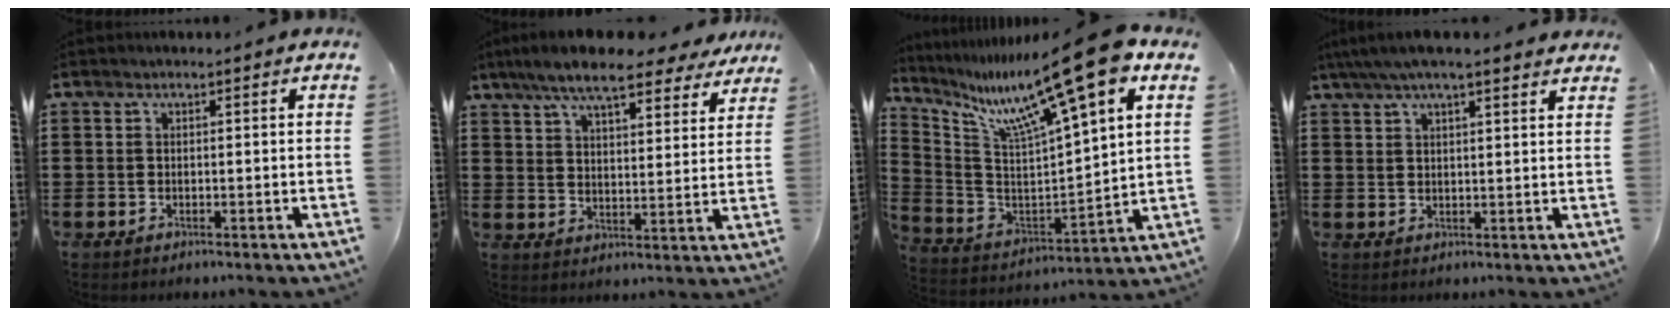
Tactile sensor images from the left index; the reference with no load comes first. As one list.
[{"total": 9.1, "force": [7.7, 1.3, 4.7], "torque": [-0.108, -0.021, 0.137]}, {"total": 14.9, "force": [10.4, 0.5, 10.6], "torque": [-0.207, -0.071, 0.164]}, {"total": 4.6, "force": [3.7, 0.4, 2.7], "torque": [-0.061, -0.004, 0.066]}]